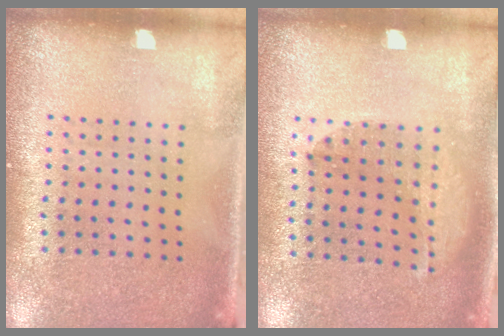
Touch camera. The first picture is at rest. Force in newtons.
{"total": 1.0, "press": 1.0, "slide": 0.2}